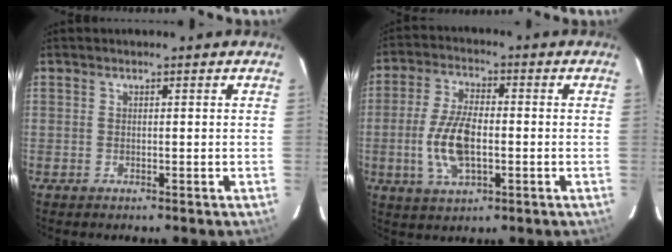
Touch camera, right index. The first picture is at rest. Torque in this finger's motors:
{"motor_torque": [0.76, 0.47, 0.30, 0.06]}